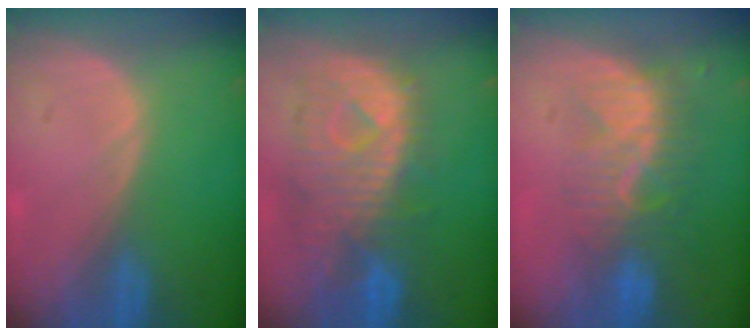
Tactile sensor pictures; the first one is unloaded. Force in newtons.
{"total": 10.7, "press": 9.6, "slide": 4.7}
{"total": 8.6, "press": 7.7, "slide": 3.6}